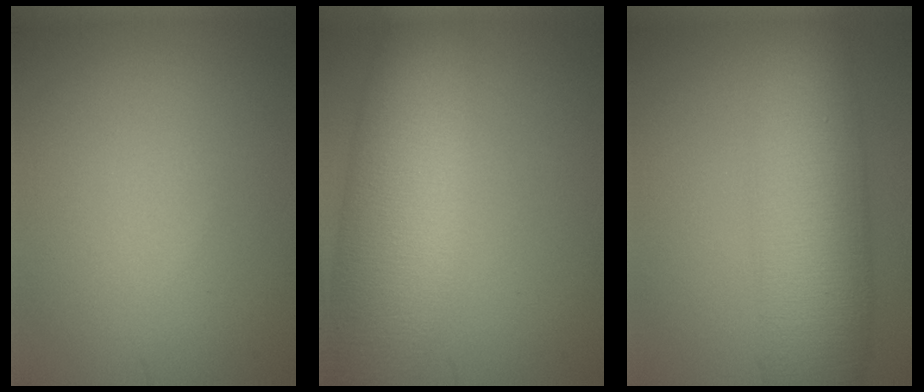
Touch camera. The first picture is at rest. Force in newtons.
{"total": 12.4, "press": 12.4, "slide": 0.5}
{"total": 10.1, "press": 10.1, "slide": 0.1}